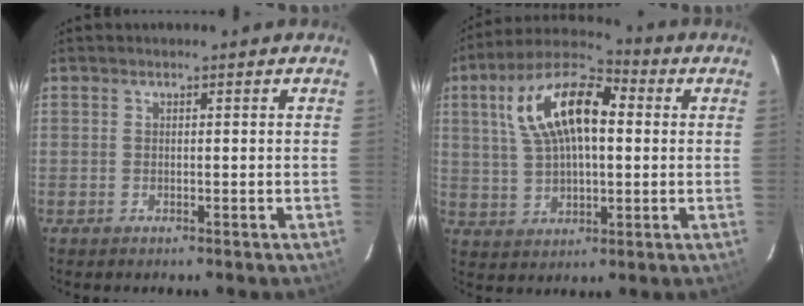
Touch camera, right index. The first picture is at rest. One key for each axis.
{"total": 16.3, "fx": 3.8, "fy": 7.8, "fz": 13.9, "tx": -0.265, "ty": 0.033, "tz": 0.062}